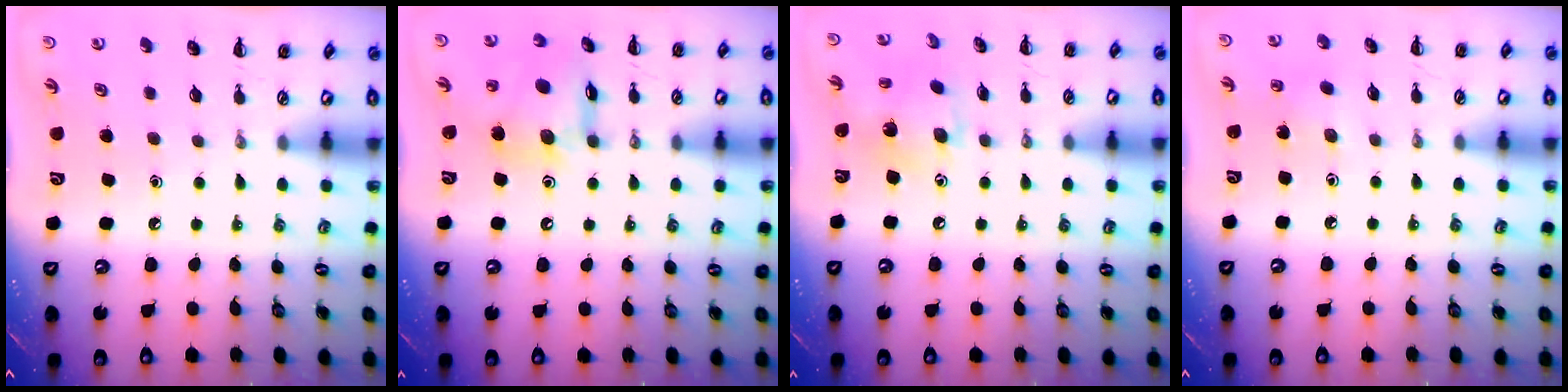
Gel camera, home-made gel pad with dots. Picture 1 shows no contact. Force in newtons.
{"total": 14.0, "press": 13.8, "slide": 2.5}
{"total": 7.5, "press": 7.5, "slide": 0.5}
{"total": 2.8, "press": 2.6, "slide": 0.9}